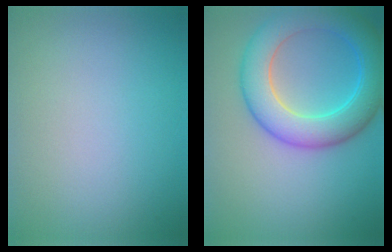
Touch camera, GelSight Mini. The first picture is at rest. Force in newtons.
{"total": 7.8, "press": 7.8, "slide": 0.3}